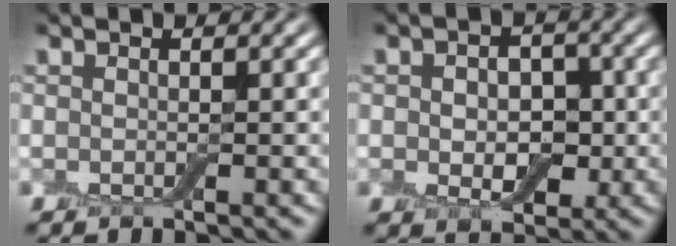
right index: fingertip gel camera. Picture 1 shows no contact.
{"total": 4.6, "force": [-0.3, 3.1, 3.4], "torque": [-0.049, -0.005, -0.005]}